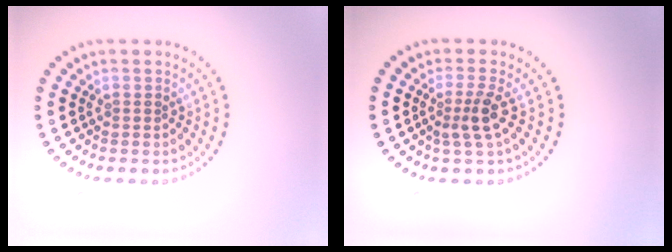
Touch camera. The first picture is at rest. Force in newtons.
{"total": 2.4, "press": 1.8, "slide": 1.6}